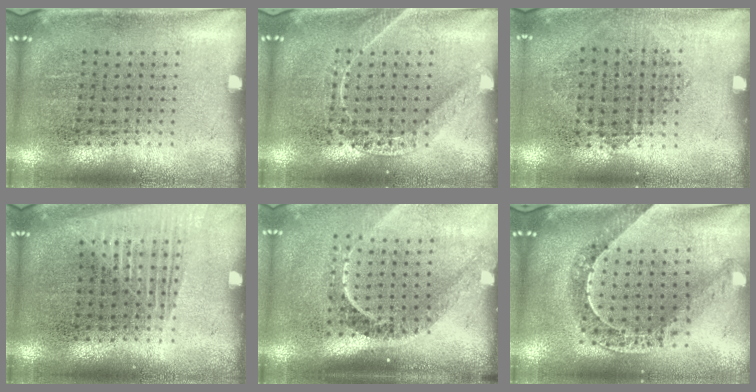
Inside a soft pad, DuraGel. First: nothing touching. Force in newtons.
{"total": 1.8, "press": 1.8, "slide": 0.3}
{"total": 0.9, "press": 0.8, "slide": 0.3}
{"total": 1.3, "press": 1.3, "slide": 0.2}
{"total": 2.3, "press": 1.6, "slide": 1.6}
{"total": 1.2, "press": 1.2, "slide": 0.3}